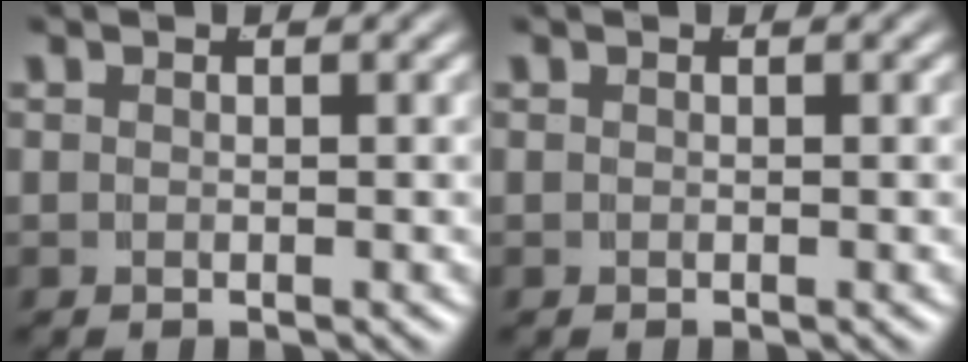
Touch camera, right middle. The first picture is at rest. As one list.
[{"total": 0.0}]